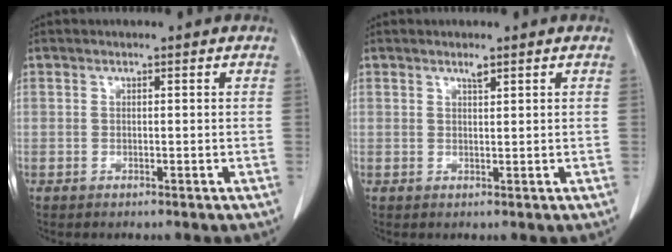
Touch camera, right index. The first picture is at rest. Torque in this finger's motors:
{"motor_torque": [0.03, -0.02, 0.00, 0.00]}